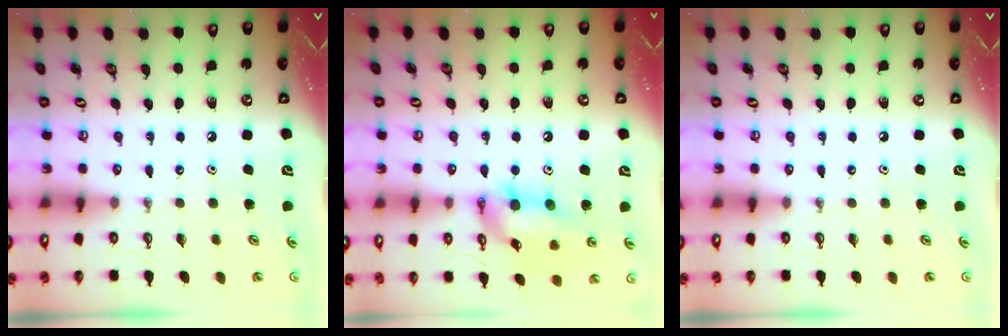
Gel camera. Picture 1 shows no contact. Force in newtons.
{"total": 14.6, "press": 14.5, "slide": 1.0}
{"total": 0.0}